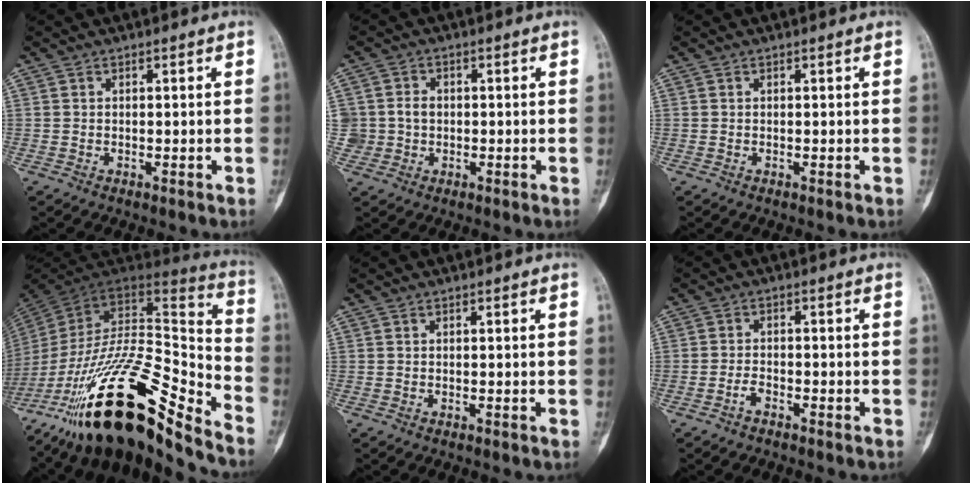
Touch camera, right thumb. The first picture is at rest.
{"total": 3.9, "force": [-0.3, 3.7, 1.3], "torque": [-0.007, 0.009, -0.003]}
{"total": 0.0}
{"total": 31.8, "force": [-20.9, 8.9, 22.3], "torque": [-0.355, 0.066, -0.349]}
{"total": 0.0}
{"total": 2.0, "force": [-1.5, 0.8, 1.1], "torque": [-0.024, 0.013, -0.029]}